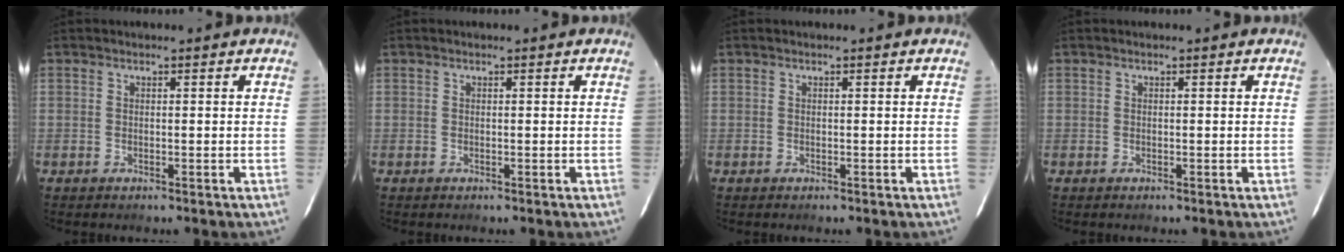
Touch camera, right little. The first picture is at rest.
{"total": 0.0}
{"total": 0.0}
{"total": 0.0}